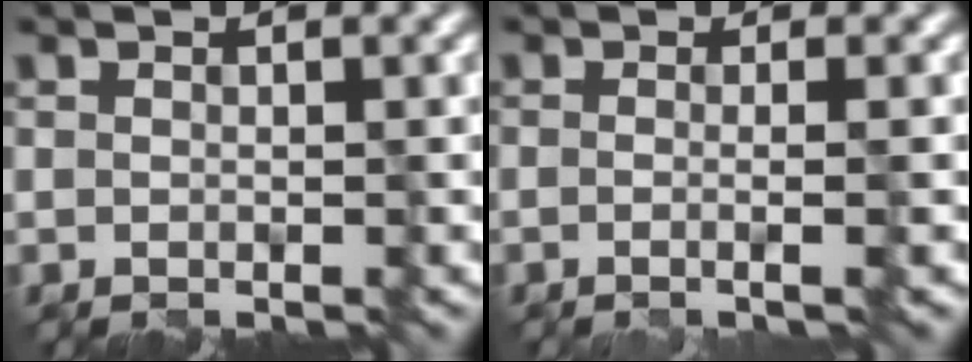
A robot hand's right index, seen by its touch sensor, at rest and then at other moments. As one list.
[{"total": 2.9, "force": [0.0, 1.4, 2.5], "torque": [-0.003, 0.003, -0.027]}]